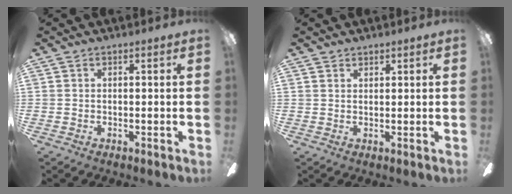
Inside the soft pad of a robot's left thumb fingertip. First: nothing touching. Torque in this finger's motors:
{"motor_torque": [0.10, 0.02, -0.01, -0.09, 0.03]}